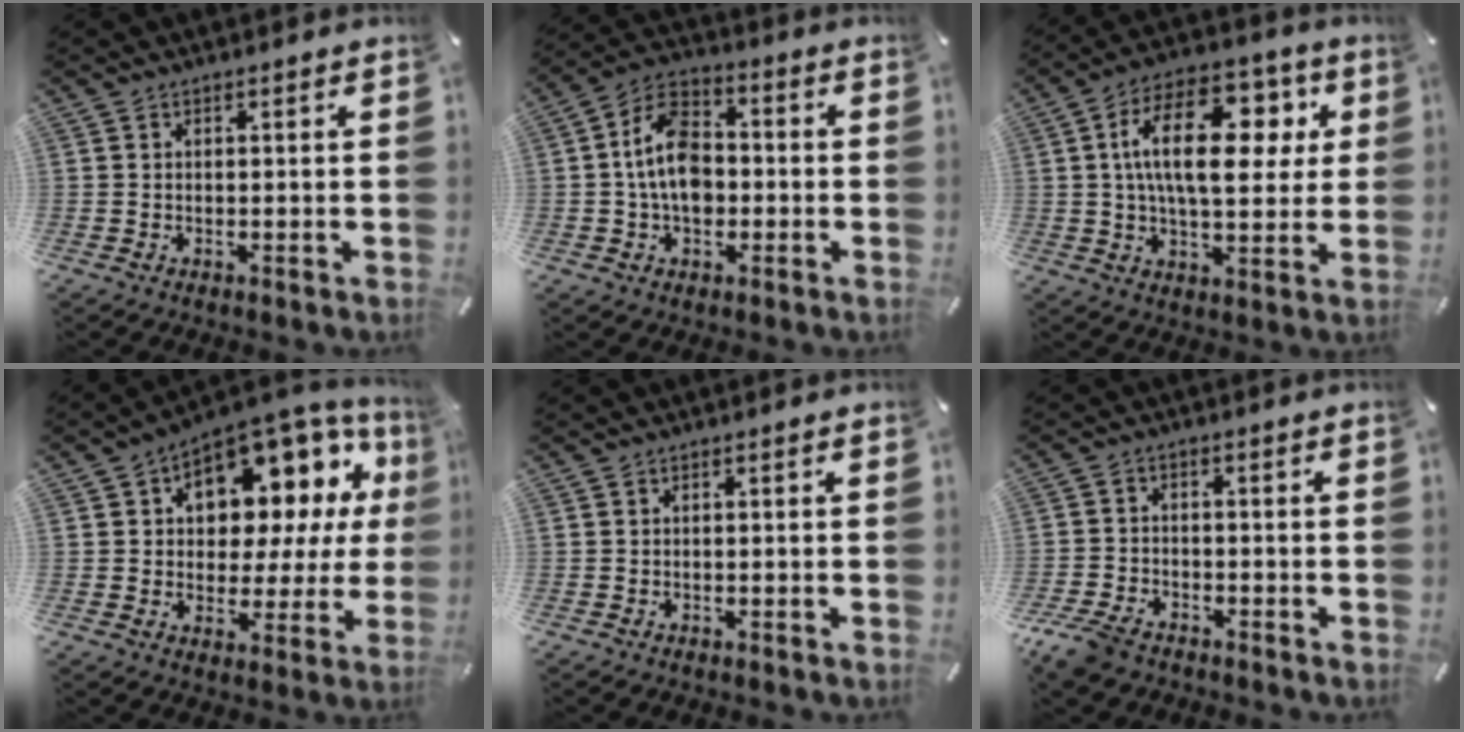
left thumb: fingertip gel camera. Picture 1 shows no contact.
{"total": 11.7, "force": [-1.0, 8.1, 8.3], "torque": [-0.163, 0.015, -0.021]}
{"total": 20.3, "force": [5.1, 10.9, 16.3], "torque": [-0.281, -0.001, 0.078]}
{"total": 12.7, "force": [6.5, 8.4, 7.1], "torque": [-0.095, -0.064, 0.113]}
{"total": 0.0}
{"total": 5.5, "force": [-4.2, 2.7, 2.3], "torque": [-0.064, 0.012, -0.084]}